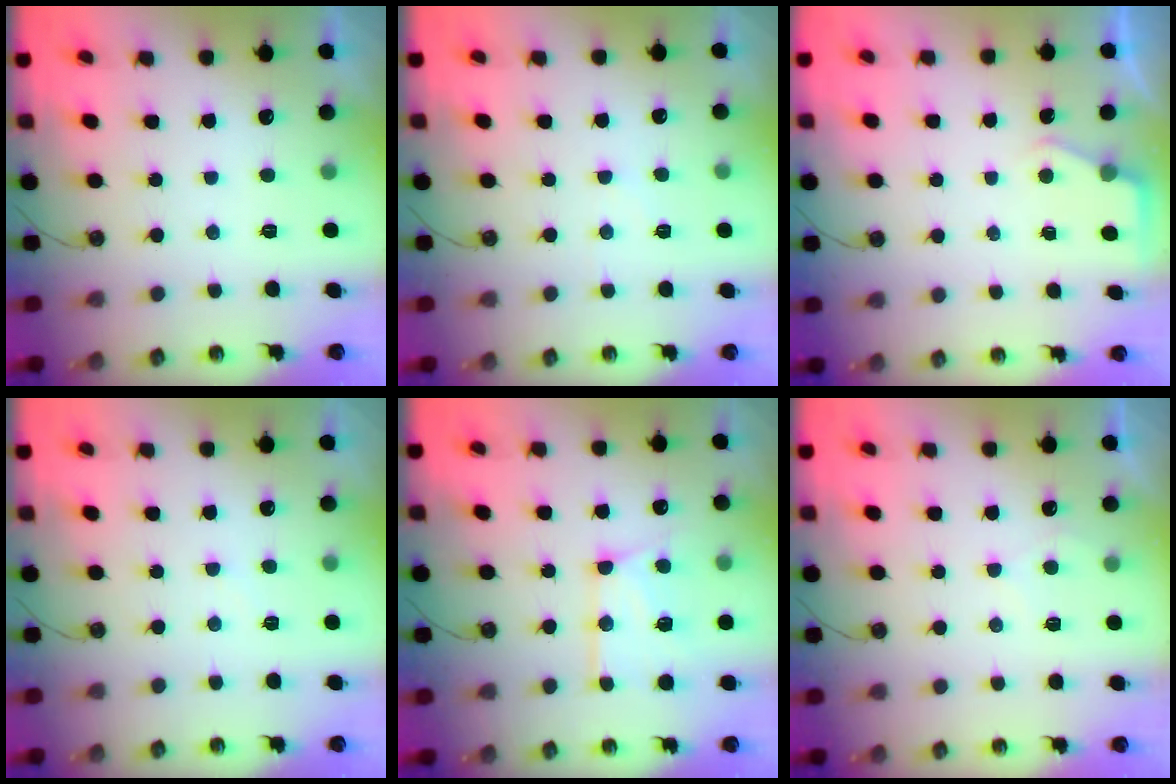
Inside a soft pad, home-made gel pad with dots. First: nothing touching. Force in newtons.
{"total": 4.5, "press": 4.4, "slide": 0.8}
{"total": 3.2, "press": 3.1, "slide": 0.5}
{"total": 2.9, "press": 2.9, "slide": 0.5}
{"total": 15.5, "press": 15.5, "slide": 1.2}
{"total": 4.8, "press": 4.8, "slide": 0.6}